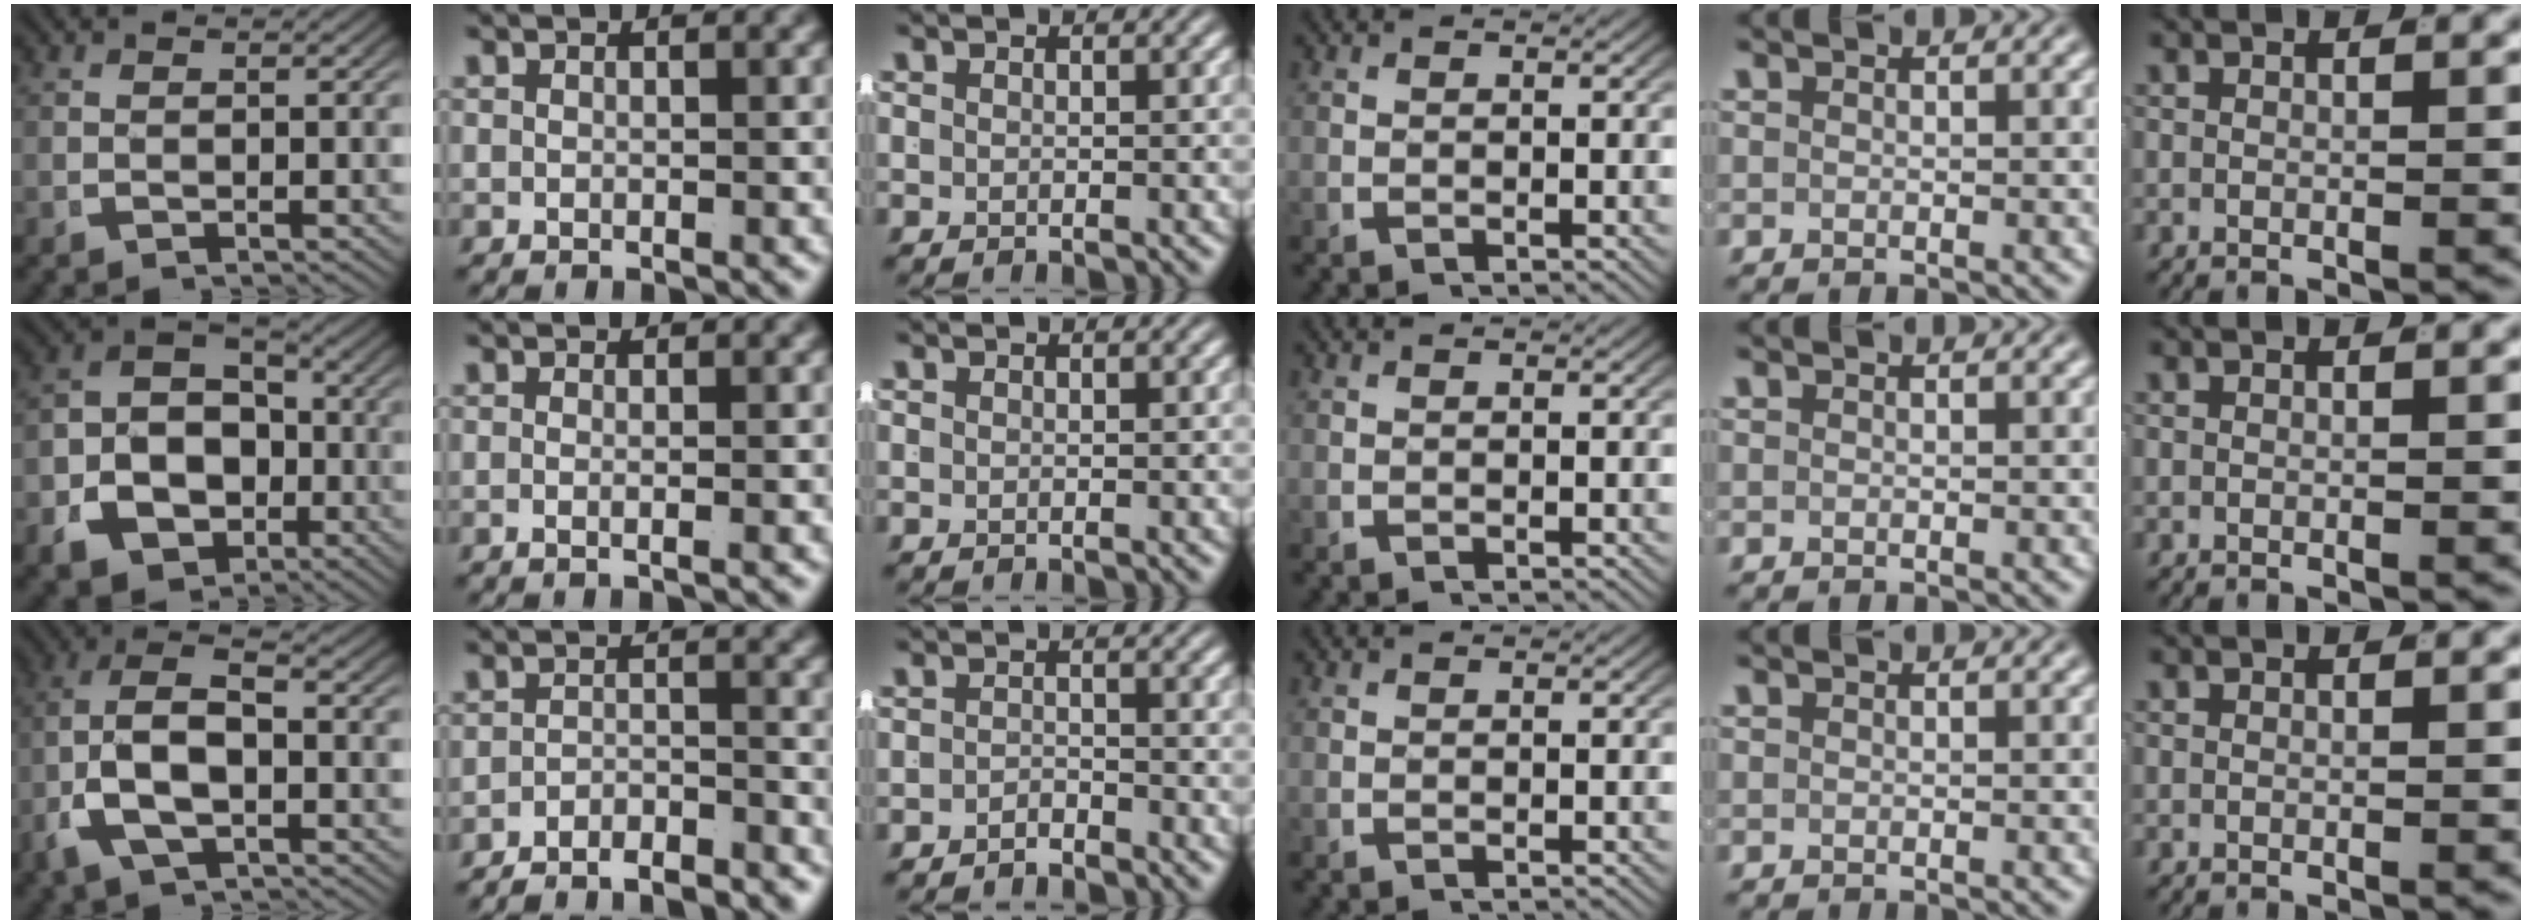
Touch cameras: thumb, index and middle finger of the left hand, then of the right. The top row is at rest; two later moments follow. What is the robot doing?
{"motion": "lift_and_place", "object": "shorts"}